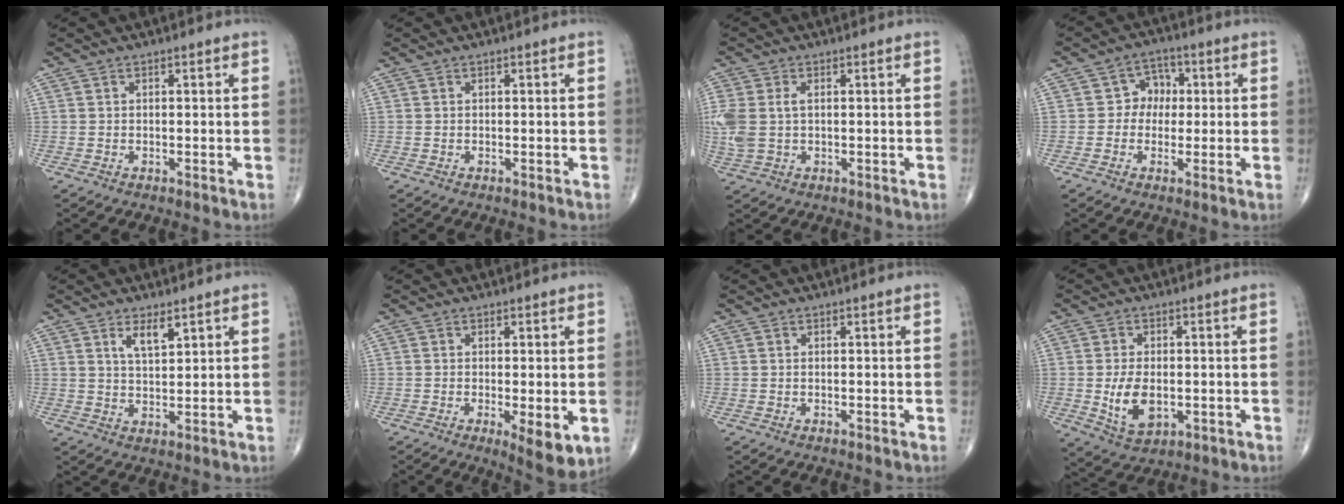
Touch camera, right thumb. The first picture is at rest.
{"total": 0.0}
{"total": 6.9, "force": [0.5, 4.3, 5.4], "torque": [-0.155, 0.012, 0.019]}
{"total": 5.4, "force": [0.3, 4.8, 2.4], "torque": [0.000, 0.012, -0.007]}
{"total": 4.2, "force": [2.5, 1.6, 3.0], "torque": [-0.046, -0.020, 0.047]}
{"total": 6.5, "force": [-1.5, 2.0, 6.0], "torque": [-0.089, -0.020, -0.020]}
{"total": 0.0}
{"total": 8.1, "force": [-1.1, 4.8, 6.4], "torque": [-0.108, -0.008, -0.009]}